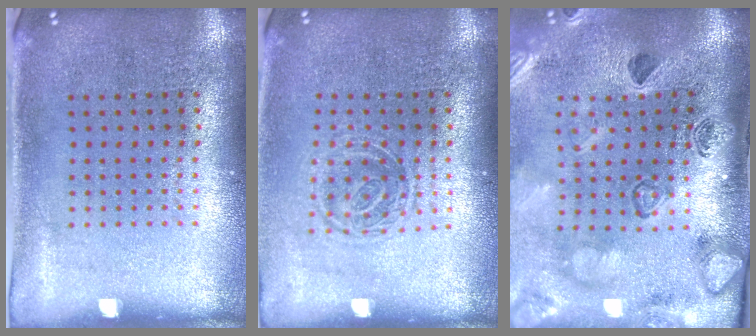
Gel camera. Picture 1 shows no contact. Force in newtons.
{"total": 1.3, "press": 1.1, "slide": 0.7}
{"total": 2.7, "press": 2.5, "slide": 1.0}